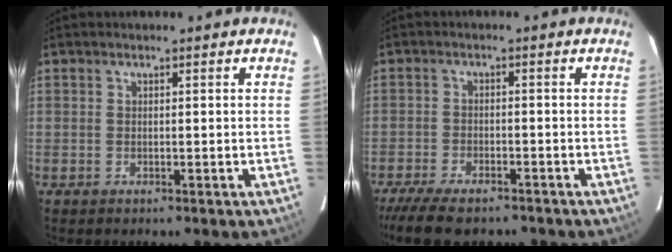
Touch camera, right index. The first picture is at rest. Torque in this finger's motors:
{"motor_torque": [1.17, -0.97, 0.45, 0.12]}